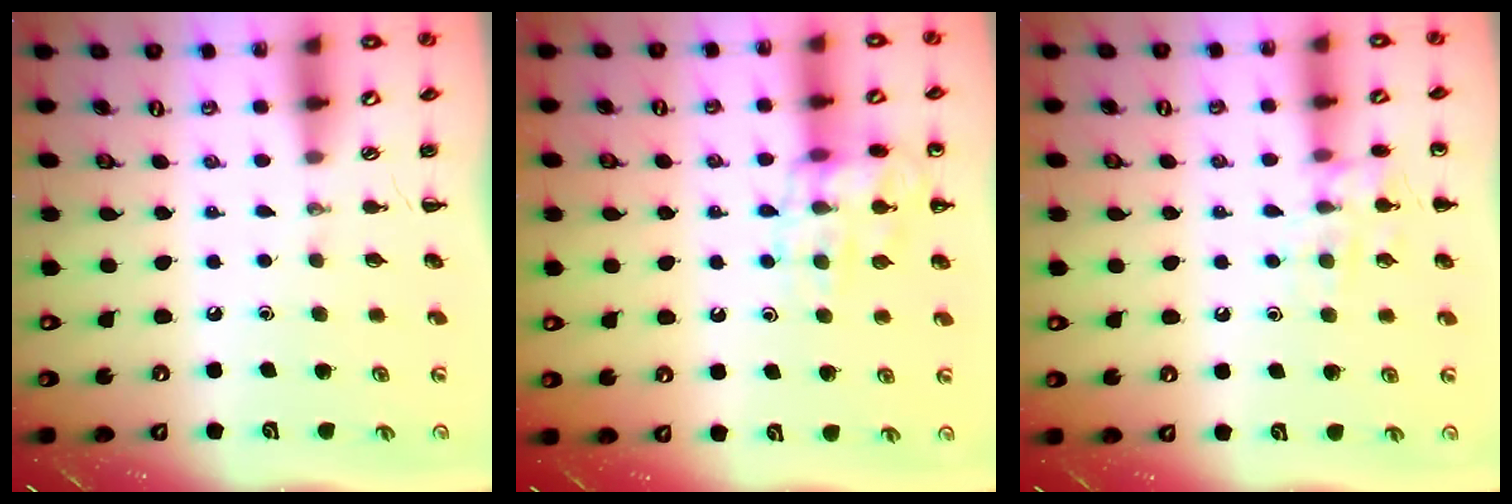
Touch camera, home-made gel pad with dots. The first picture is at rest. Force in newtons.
{"total": 12.4, "press": 12.4, "slide": 0.8}
{"total": 9.9, "press": 9.9, "slide": 0.8}